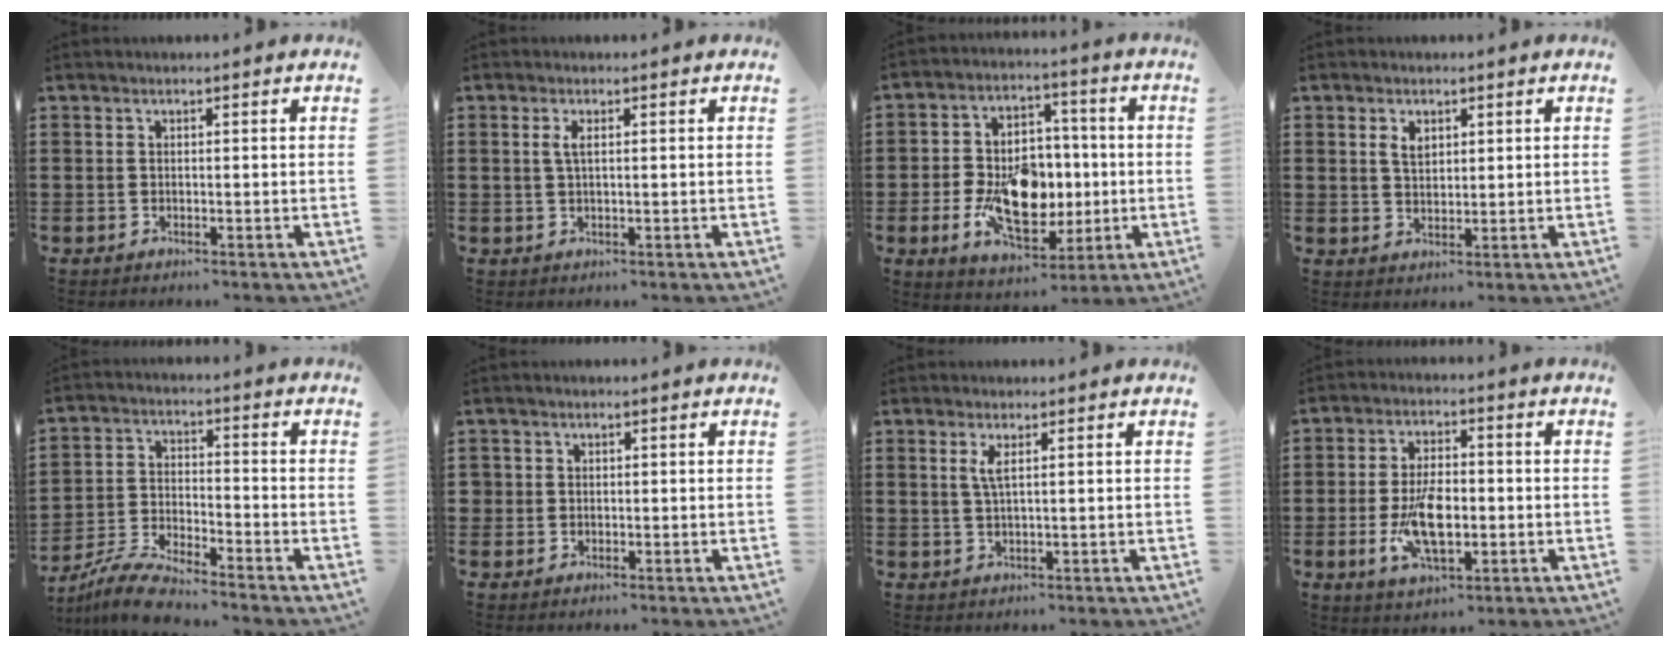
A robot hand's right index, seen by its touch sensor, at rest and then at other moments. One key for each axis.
{"total": 1.7, "fx": 0.4, "fy": 0.5, "fz": 1.6, "tx": -0.033, "ty": 0.003, "tz": 0.005}
{"total": 12.7, "fx": -2.1, "fy": 8.2, "fz": 9.4, "tx": -0.171, "ty": 0.003, "tz": -0.033}
{"total": 2.5, "fx": 1.1, "fy": 1.5, "fz": 1.6, "tx": -0.036, "ty": 0.005, "tz": 0.020}
{"total": 6.7, "fx": -6.4, "fy": 0.4, "fz": 1.9, "tx": -0.048, "ty": 0.000, "tz": -0.125}
{"total": 1.2, "fx": 0.1, "fy": 1.1, "fz": 0.1, "tx": -0.006, "ty": 0.006, "tz": 0.001}
{"total": 2.0, "fx": 0.8, "fy": 0.6, "fz": 1.7, "tx": -0.037, "ty": 0.003, "tz": 0.013}
{"total": 9.1, "fx": -1.7, "fy": 4.4, "fz": 7.8, "tx": -0.164, "ty": -0.009, "tz": -0.034}